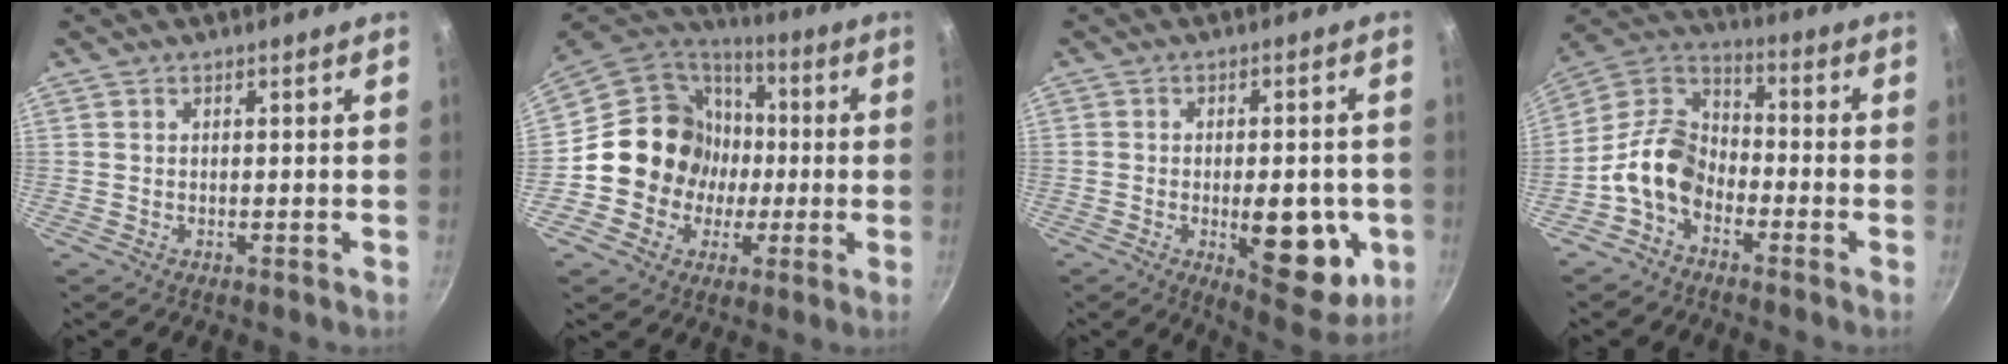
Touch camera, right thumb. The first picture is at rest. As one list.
[{"total": 17.1, "force": [-1.1, 16.1, 5.9], "torque": [-0.068, 0.038, -0.020]}, {"total": 14.4, "force": [-3.3, 6.7, 12.3], "torque": [-0.115, -0.004, -0.034]}, {"total": 11.1, "force": [-4.7, 7.7, 6.5], "torque": [-0.100, 0.059, -0.118]}]